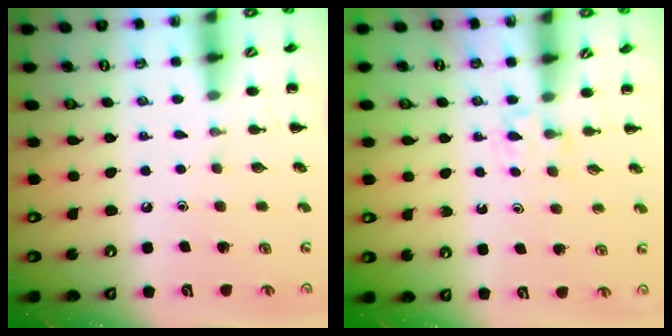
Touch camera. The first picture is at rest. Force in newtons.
{"total": 2.9, "press": 2.7, "slide": 1.1}